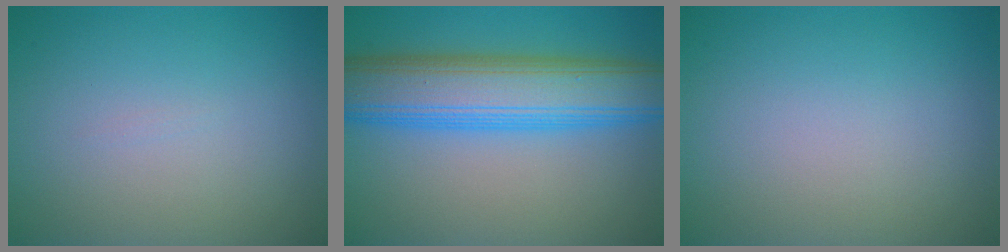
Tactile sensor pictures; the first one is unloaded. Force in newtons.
{"total": 9.5, "press": 9.5, "slide": 0.1}
{"total": 0.0}